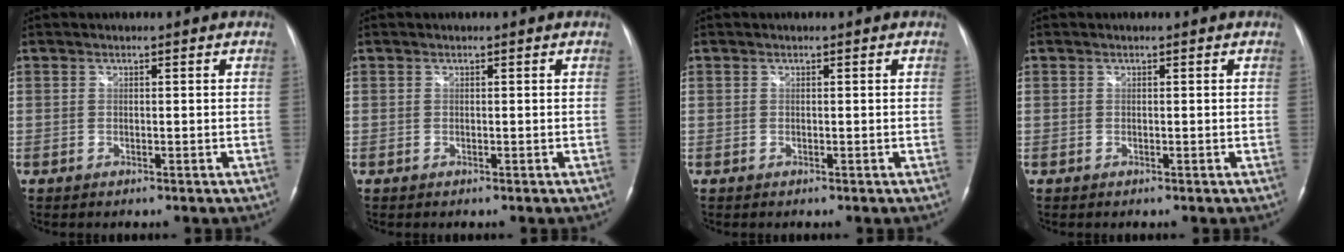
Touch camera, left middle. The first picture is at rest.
{"total": 0.0}
{"total": 0.0}
{"total": 0.0}